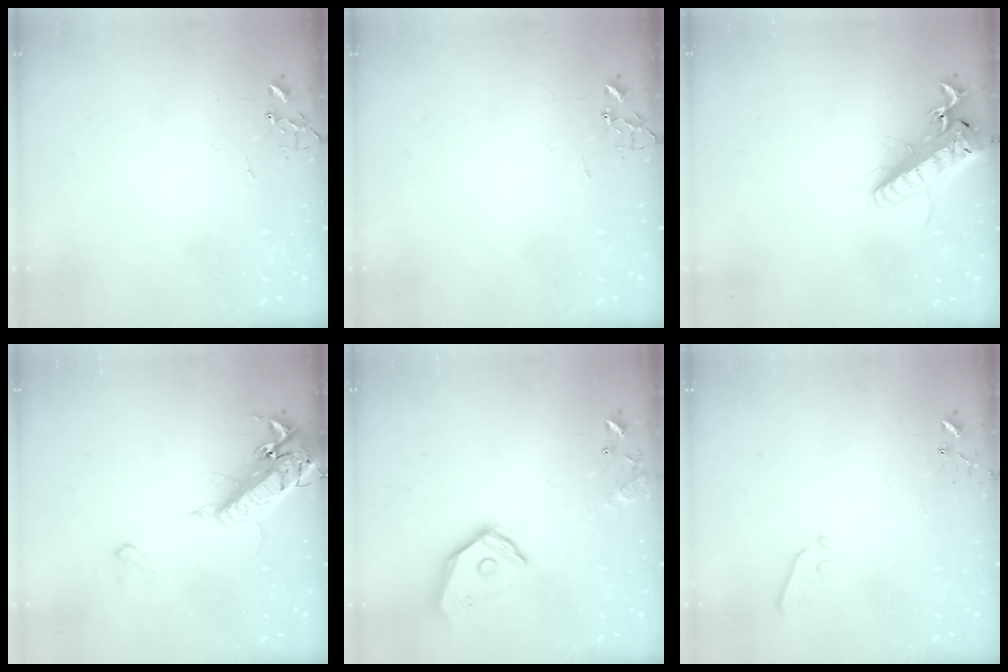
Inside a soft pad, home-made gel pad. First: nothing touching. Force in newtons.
{"total": 0.0}
{"total": 19.8, "press": 19.4, "slide": 4.2}
{"total": 18.7, "press": 18.4, "slide": 3.8}
{"total": 15.5, "press": 15.3, "slide": 2.2}
{"total": 3.8, "press": 3.7, "slide": 0.6}